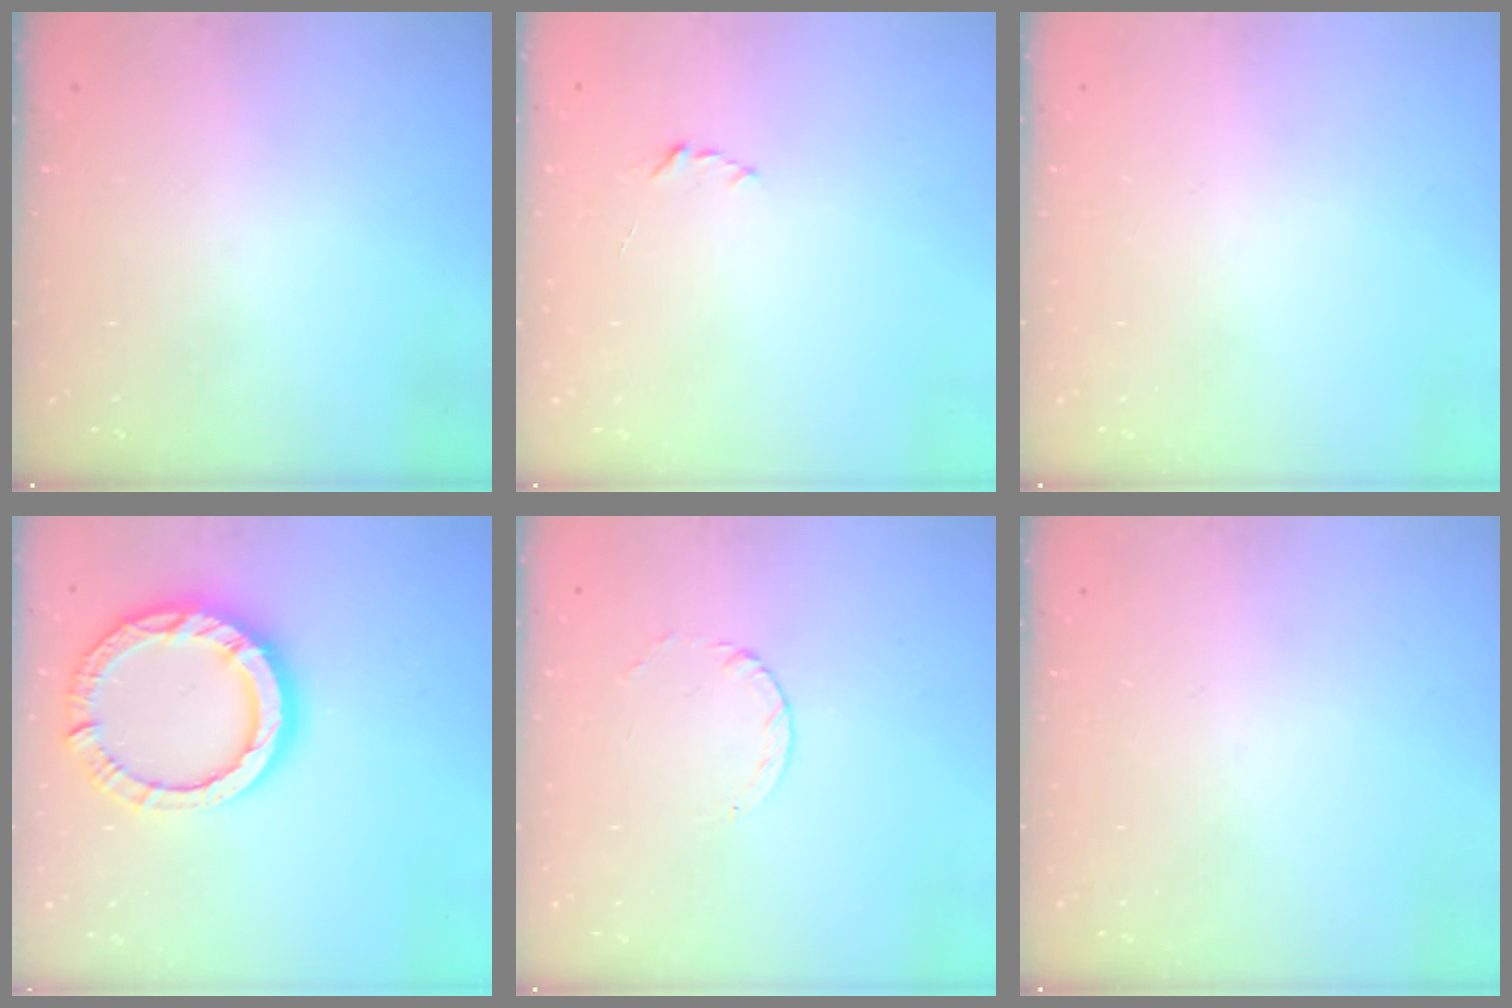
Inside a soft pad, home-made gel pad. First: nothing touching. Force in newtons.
{"total": 1.9, "press": 1.9, "slide": 0.2}
{"total": 0.0}
{"total": 14.8, "press": 14.7, "slide": 1.6}
{"total": 2.4, "press": 2.4, "slide": 0.3}
{"total": 0.0}